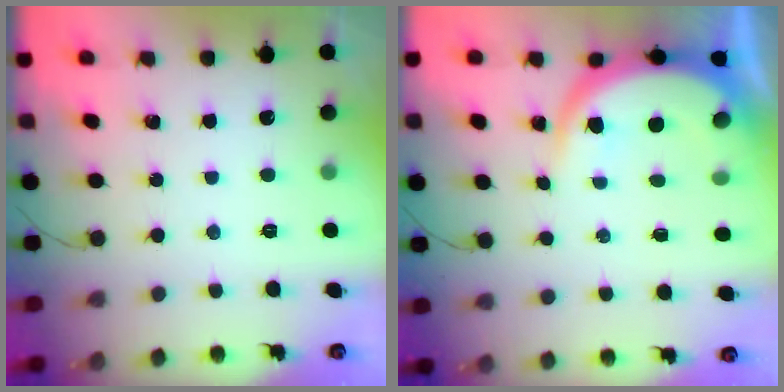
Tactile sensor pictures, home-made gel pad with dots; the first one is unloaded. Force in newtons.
{"total": 9.2, "press": 9.1, "slide": 1.2}